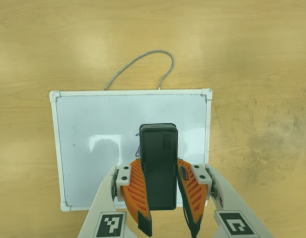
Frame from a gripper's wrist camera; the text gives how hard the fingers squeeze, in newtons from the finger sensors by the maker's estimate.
{"total": 9.8, "left": 7.8, "right": 11.7}